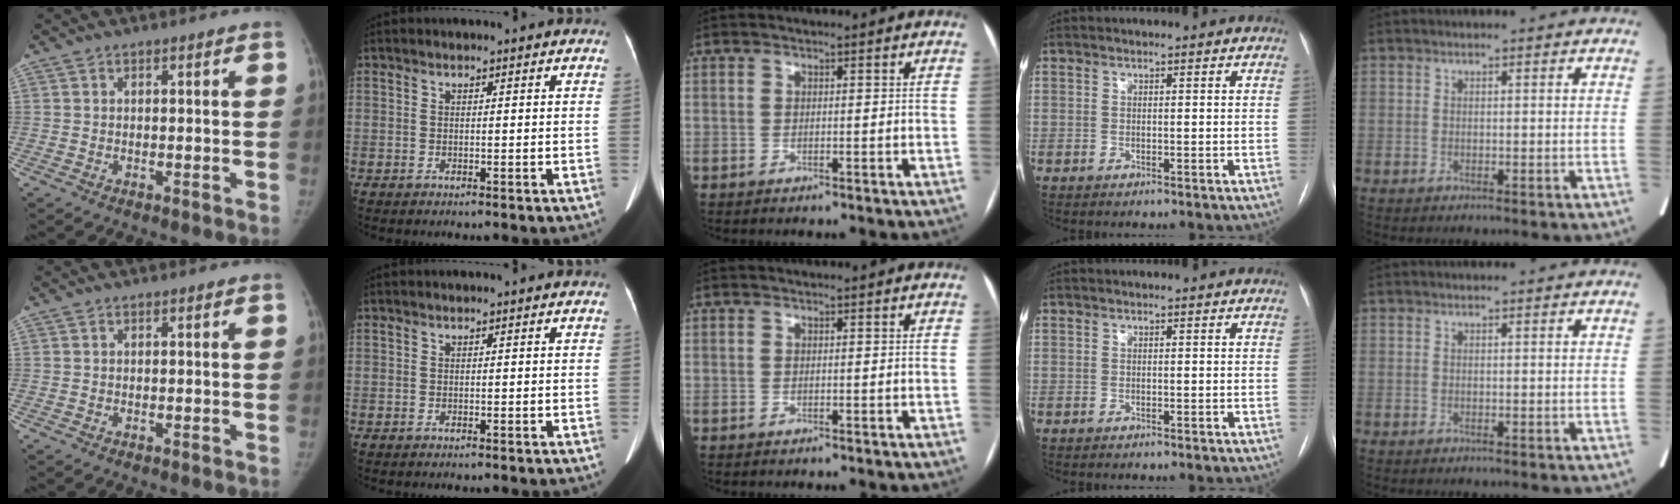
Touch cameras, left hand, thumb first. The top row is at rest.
{}